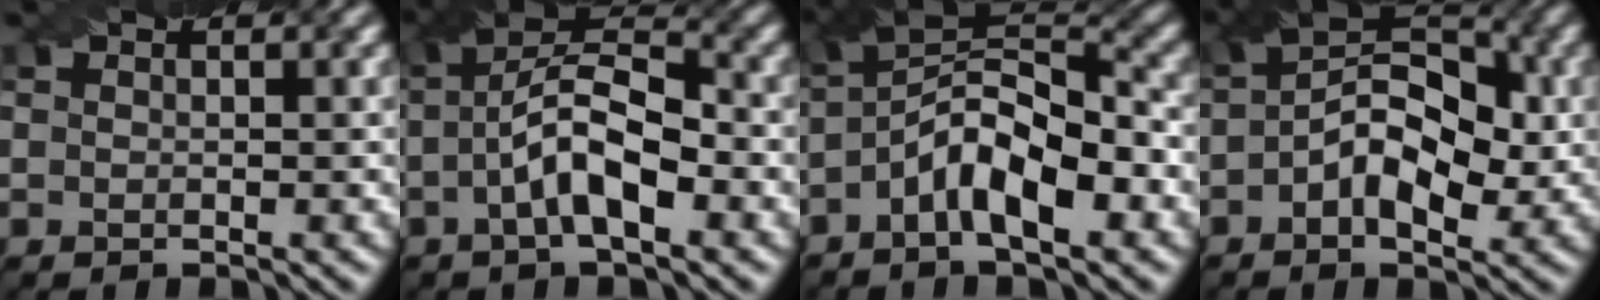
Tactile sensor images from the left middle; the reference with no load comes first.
{"total": 7.1, "force": [-1.5, 2.8, 6.3], "torque": [-0.117, 0.015, -0.032]}
{"total": 7.5, "force": [-2.2, 2.8, 6.6], "torque": [-0.111, 0.021, -0.048]}
{"total": 7.8, "force": [-0.4, 4.4, 6.4], "torque": [-0.101, 0.014, -0.014]}